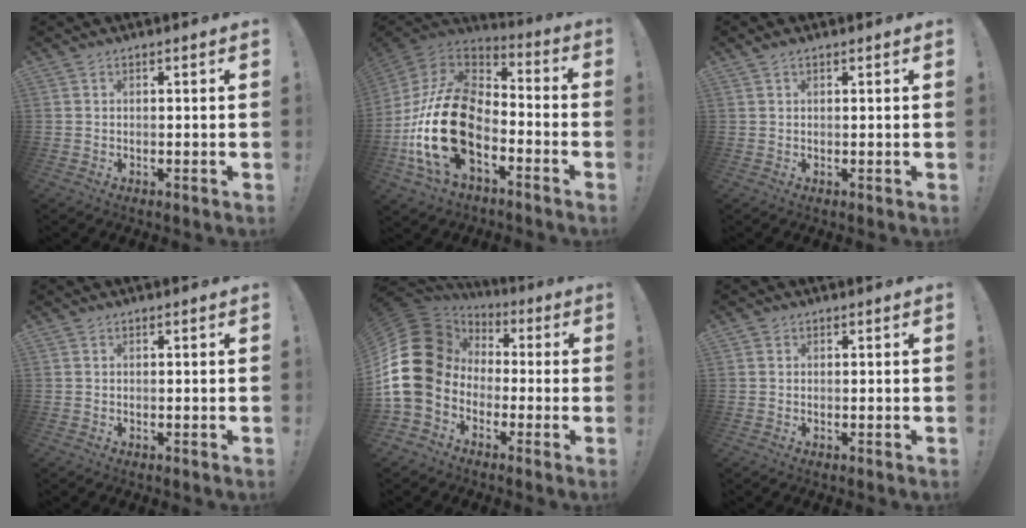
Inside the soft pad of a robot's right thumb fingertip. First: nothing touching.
{"total": 25.2, "force": [-6.4, 15.1, 19.1], "torque": [-0.394, 0.039, -0.098]}
{"total": 0.9, "force": [0.6, 0.4, 0.4], "torque": [-0.006, -0.001, 0.011]}
{"total": 0.0}
{"total": 19.1, "force": [0.2, 15.2, 11.5], "torque": [-0.222, 0.011, 0.027]}
{"total": 0.7, "force": [0.3, 0.6, 0.0], "torque": [0.003, 0.000, 0.006]}